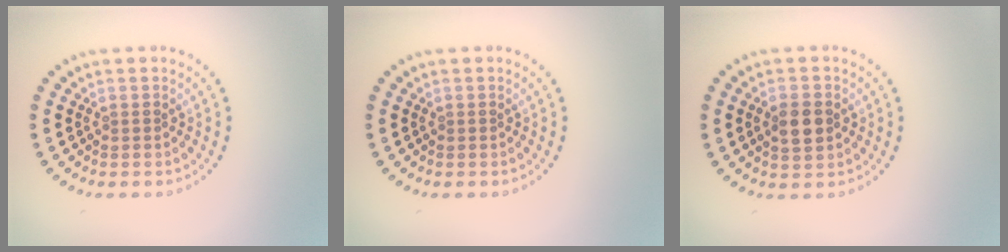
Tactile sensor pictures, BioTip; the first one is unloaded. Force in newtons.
{"total": 0.0}
{"total": 2.7, "press": 2.6, "slide": 0.2}